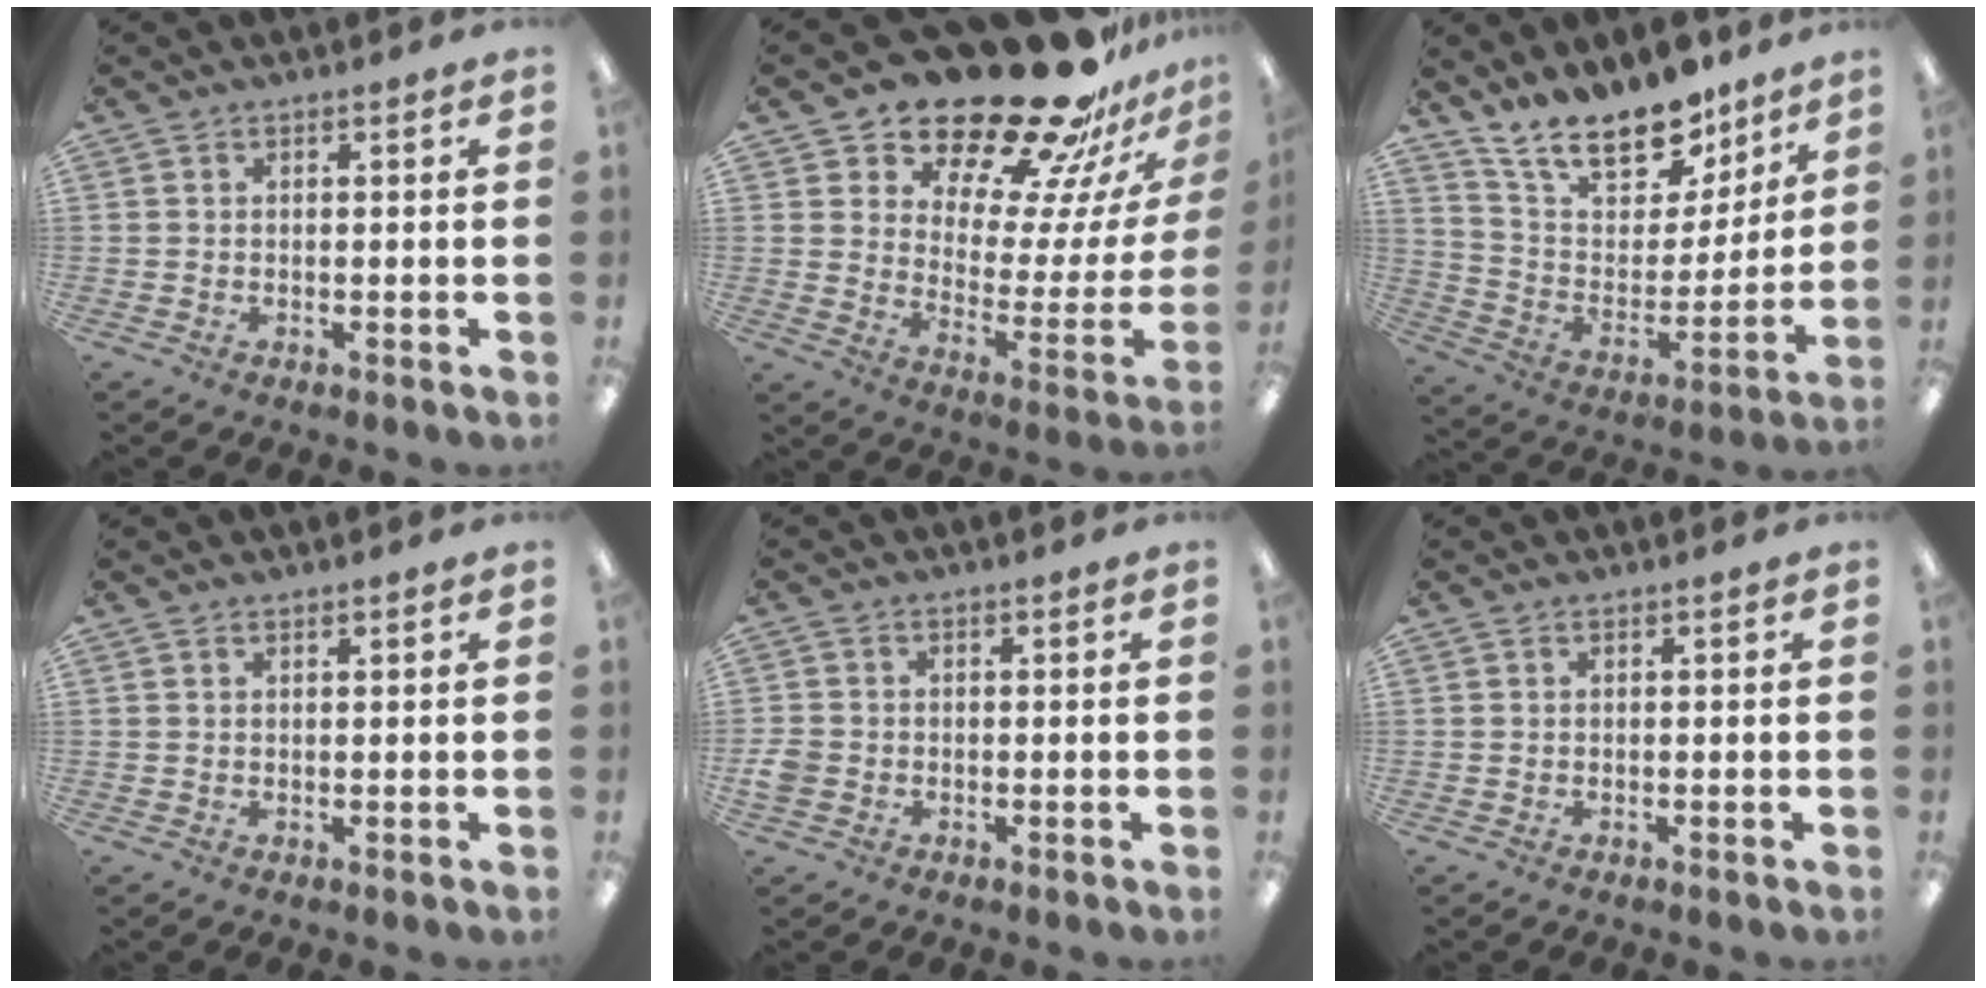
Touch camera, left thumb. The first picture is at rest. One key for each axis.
{"total": 25.5, "fx": 21.5, "fy": 8.2, "fz": 11.0, "tx": -0.155, "ty": -0.166, "tz": 0.370}
{"total": 18.6, "fx": 14.5, "fy": 8.3, "fz": 8.1, "tx": -0.144, "ty": -0.100, "tz": 0.259}
{"total": 0.7, "fx": 0.6, "fy": 0.2, "fz": 0.2, "tx": -0.004, "ty": 0.000, "tz": 0.012}
{"total": 3.4, "fx": -0.9, "fy": 2.9, "fz": 1.4, "tx": -0.020, "ty": 0.008, "tz": -0.015}
{"total": 0.0}